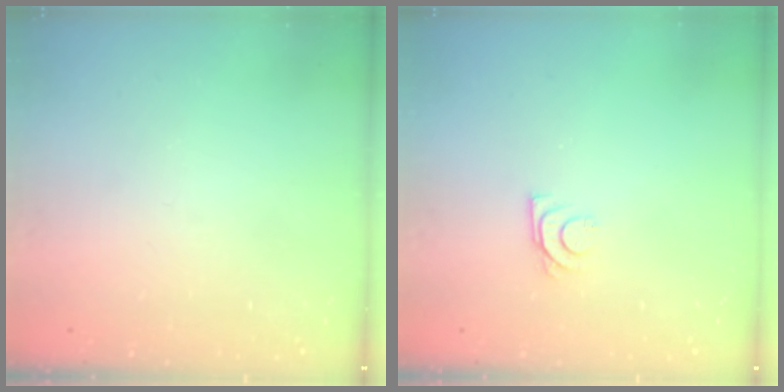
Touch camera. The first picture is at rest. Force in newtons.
{"total": 5.7, "press": 5.7, "slide": 0.5}